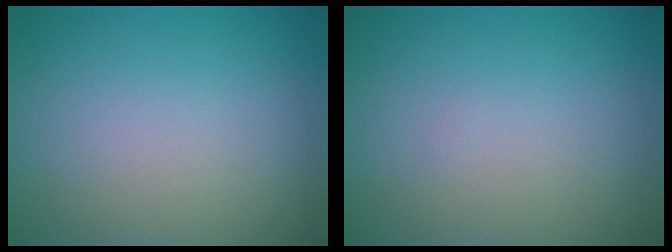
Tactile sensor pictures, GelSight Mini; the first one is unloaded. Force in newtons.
{"total": 0.0}